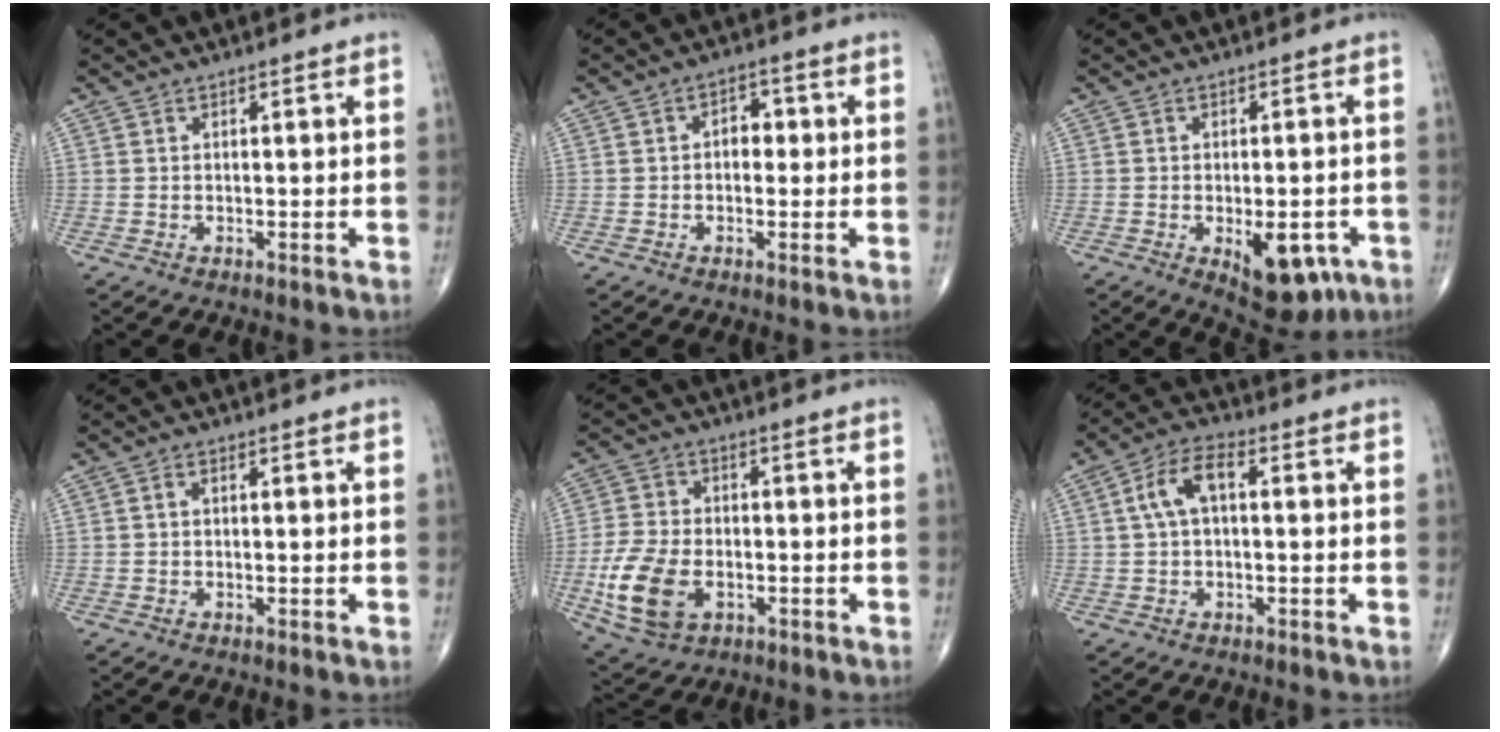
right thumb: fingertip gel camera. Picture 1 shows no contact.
{"total": 3.7, "force": [0.2, 2.6, 2.7], "torque": [-0.022, 0.013, -0.004]}
{"total": 11.0, "force": [-4.1, 5.4, 8.7], "torque": [-0.092, 0.006, -0.043]}
{"total": 0.8, "force": [0.0, 0.5, 0.7], "torque": [-0.011, 0.003, -0.002]}
{"total": 12.1, "force": [-3.4, 7.7, 8.7], "torque": [-0.176, 0.002, -0.059]}
{"total": 6.9, "force": [0.9, 3.4, 5.9], "torque": [-0.119, 0.025, 0.011]}